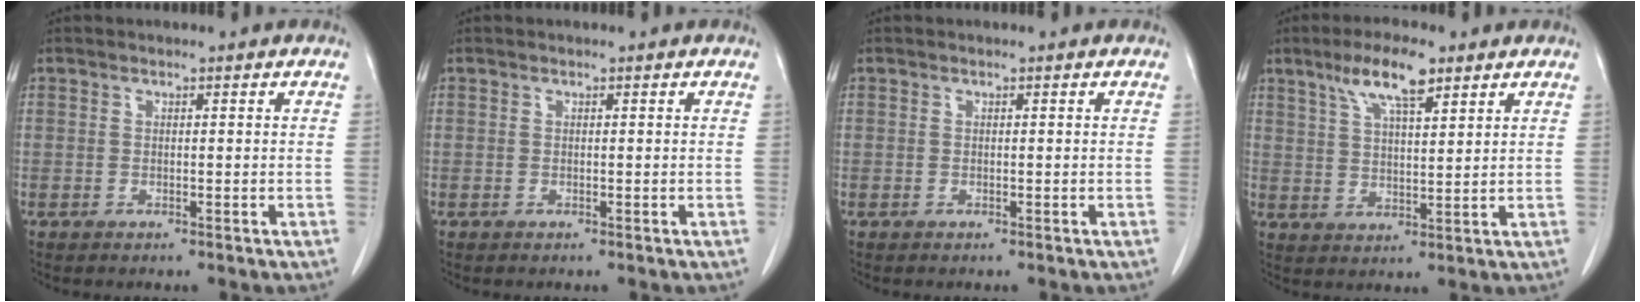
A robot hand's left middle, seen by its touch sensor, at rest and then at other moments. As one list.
[{"total": 0.0}, {"total": 0.0}, {"total": 8.1, "force": [5.2, 1.8, 6.0], "torque": [-0.117, 0.009, 0.095]}]